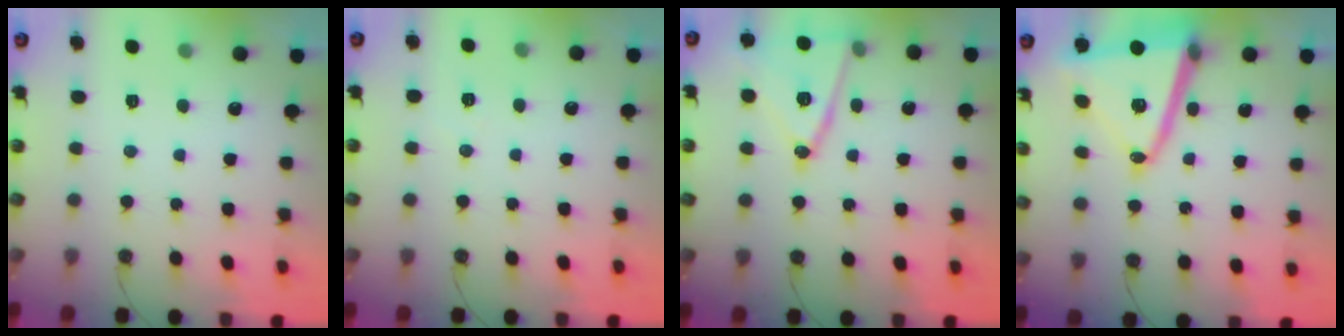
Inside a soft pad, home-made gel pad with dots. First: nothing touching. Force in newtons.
{"total": 5.7, "press": 3.8, "slide": 4.3}
{"total": 15.6, "press": 15.2, "slide": 3.4}
{"total": 18.0, "press": 17.8, "slide": 2.5}